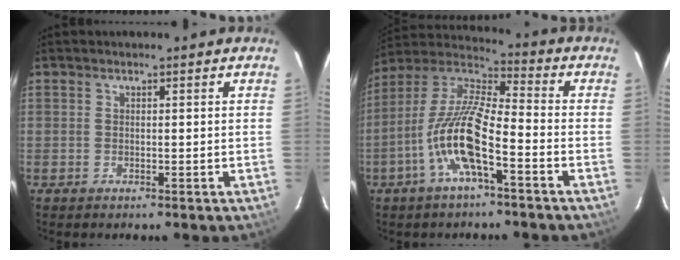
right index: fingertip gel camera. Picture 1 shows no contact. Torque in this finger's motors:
{"motor_torque": [2.14, 0.00, 1.05, 0.19]}